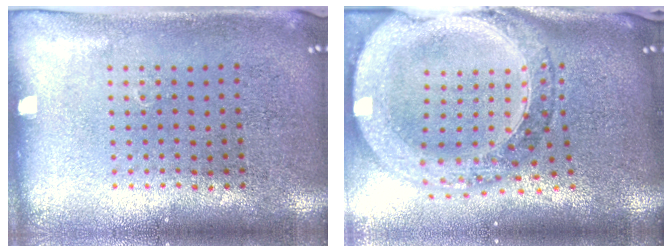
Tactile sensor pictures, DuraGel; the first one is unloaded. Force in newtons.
{"total": 3.0, "press": 2.5, "slide": 1.6}